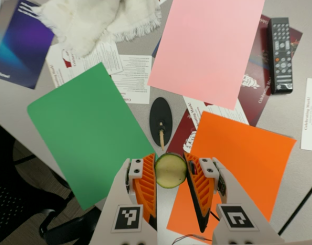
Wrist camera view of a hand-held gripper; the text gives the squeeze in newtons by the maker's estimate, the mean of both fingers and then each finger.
{"total": 12.4, "left": 13.1, "right": 11.6}